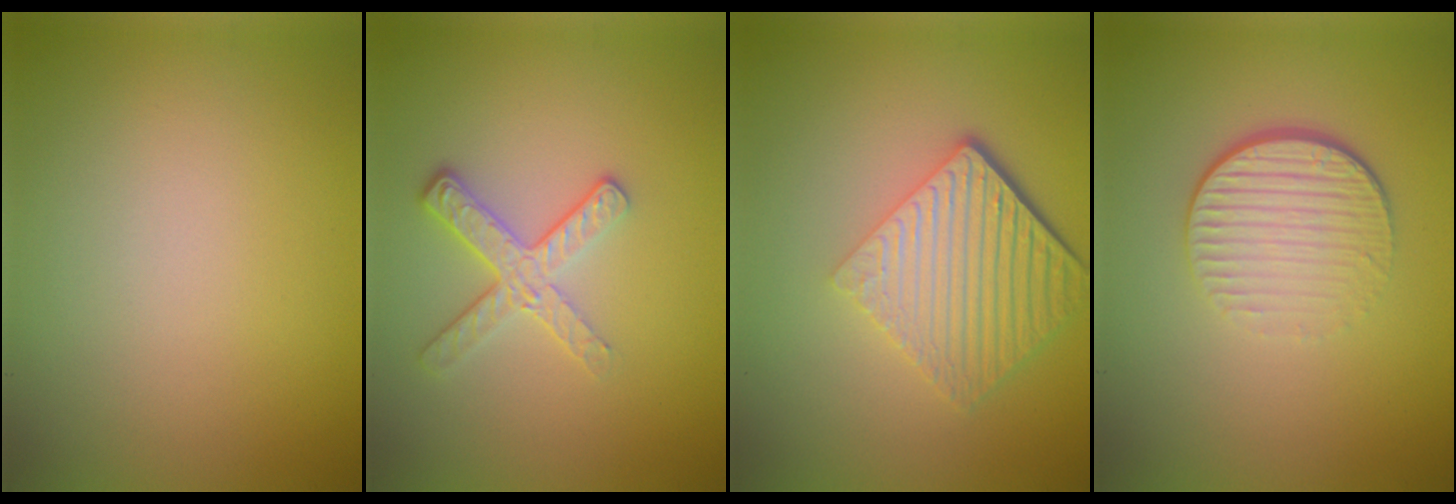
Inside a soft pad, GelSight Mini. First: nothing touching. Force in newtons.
{"total": 3.0, "press": 2.6, "slide": 1.6}
{"total": 6.5, "press": 4.3, "slide": 4.9}
{"total": 4.3, "press": 2.7, "slide": 3.4}